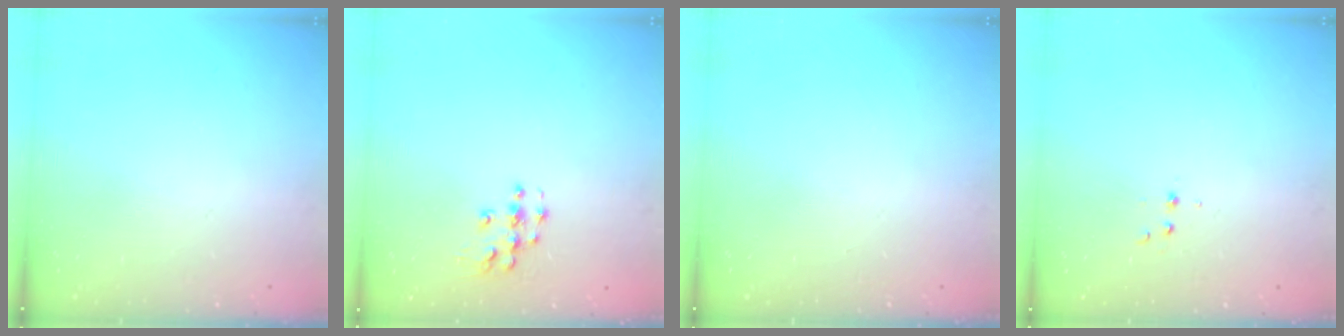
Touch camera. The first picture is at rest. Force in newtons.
{"total": 6.6, "press": 6.6, "slide": 0.3}
{"total": 0.0}
{"total": 2.9, "press": 2.7, "slide": 1.1}